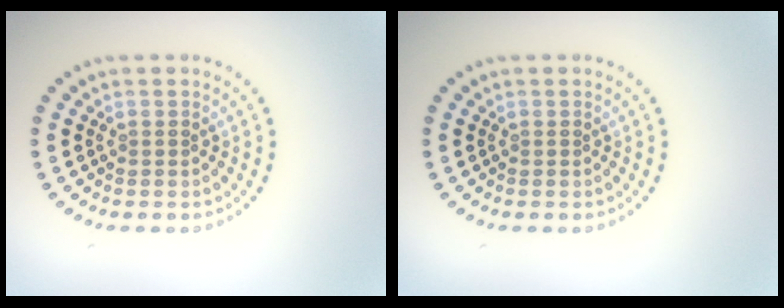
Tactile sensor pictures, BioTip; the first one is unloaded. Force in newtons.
{"total": 0.0}